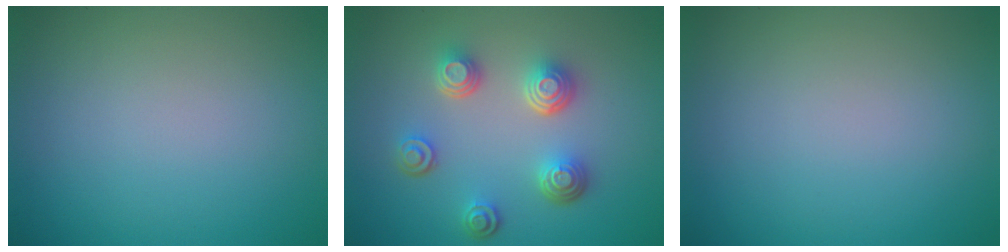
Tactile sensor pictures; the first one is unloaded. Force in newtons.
{"total": 4.6, "press": 3.5, "slide": 2.9}
{"total": 0.0}